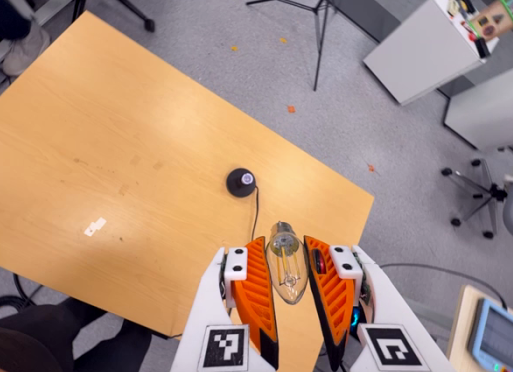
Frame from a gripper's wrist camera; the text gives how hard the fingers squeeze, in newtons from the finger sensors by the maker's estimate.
{"total": 11.3, "left": 11.8, "right": 10.8}